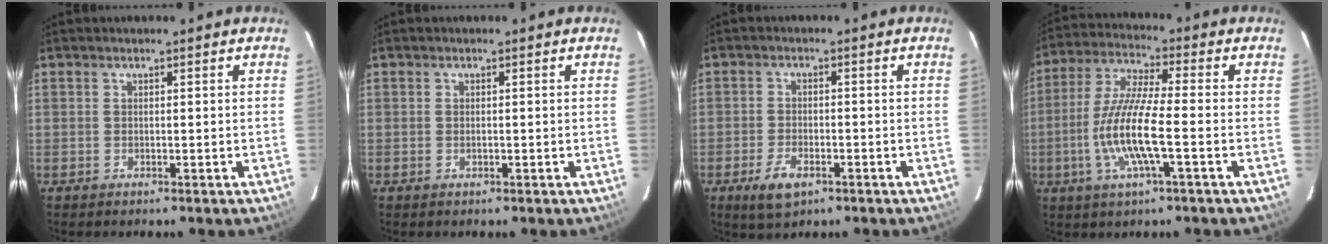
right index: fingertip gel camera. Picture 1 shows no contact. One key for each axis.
{"total": 0.7, "fx": -0.3, "fy": 0.4, "fz": 0.6, "tx": -0.010, "ty": 0.001, "tz": -0.005}
{"total": 5.7, "fx": -3.1, "fy": 2.8, "fz": 3.9, "tx": -0.093, "ty": -0.008, "tz": -0.052}
{"total": 12.3, "fx": -3.3, "fy": 1.5, "fz": 11.8, "tx": -0.246, "ty": -0.004, "tz": -0.066}